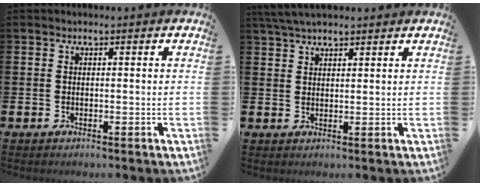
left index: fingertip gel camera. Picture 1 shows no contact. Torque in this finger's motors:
{"motor_torque": [0.88, -0.93, 0.74, 0.21]}